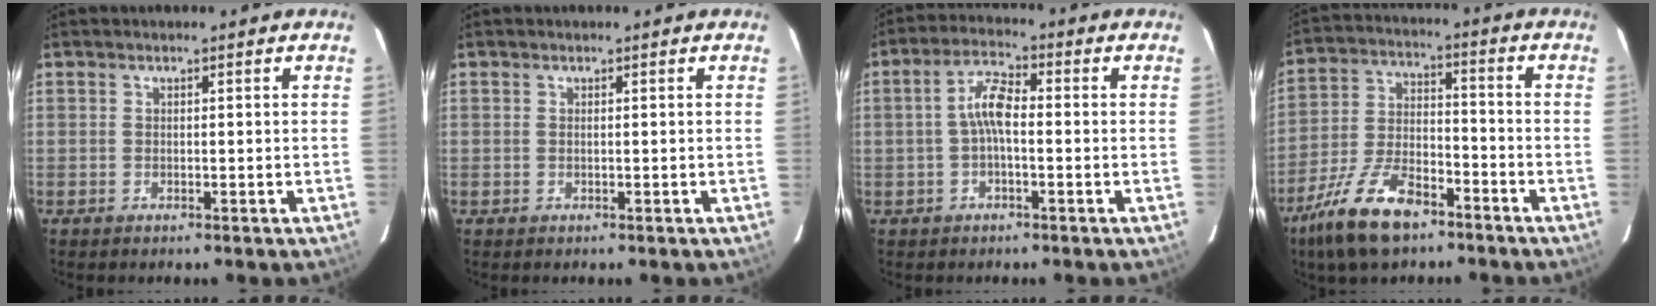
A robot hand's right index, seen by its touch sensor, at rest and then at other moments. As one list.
[{"total": 0.0}, {"total": 5.2, "force": [-0.7, 1.9, 4.8], "torque": [-0.099, 0.018, -0.016]}, {"total": 14.4, "force": [-9.9, 5.8, 8.7], "torque": [-0.194, -0.012, -0.180]}]